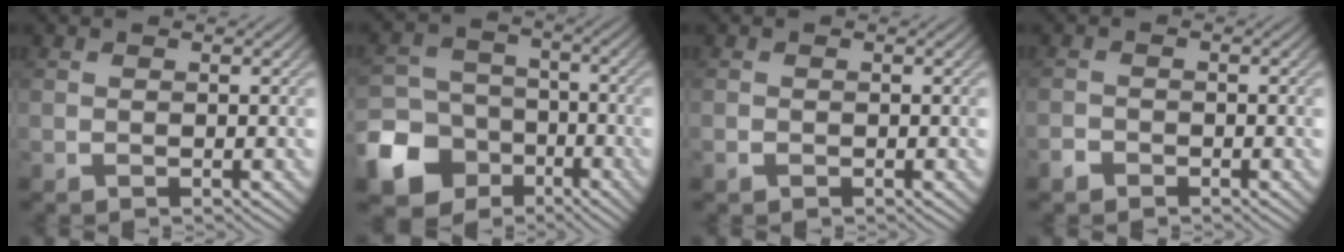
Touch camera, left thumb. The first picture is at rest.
{"total": 12.7, "force": [-6.2, 10.1, 4.8], "torque": [-0.140, -0.049, -0.133]}
{"total": 0.8, "force": [-0.5, 0.5, 0.4], "torque": [-0.010, -0.003, -0.009]}
{"total": 1.5, "force": [-1.2, 0.8, 0.4], "torque": [-0.006, 0.001, -0.027]}